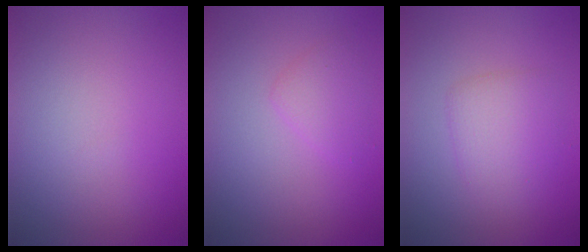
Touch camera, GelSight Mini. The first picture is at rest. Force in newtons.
{"total": 1.6, "press": 1.6, "slide": 0.1}
{"total": 2.7, "press": 2.7, "slide": 0.1}